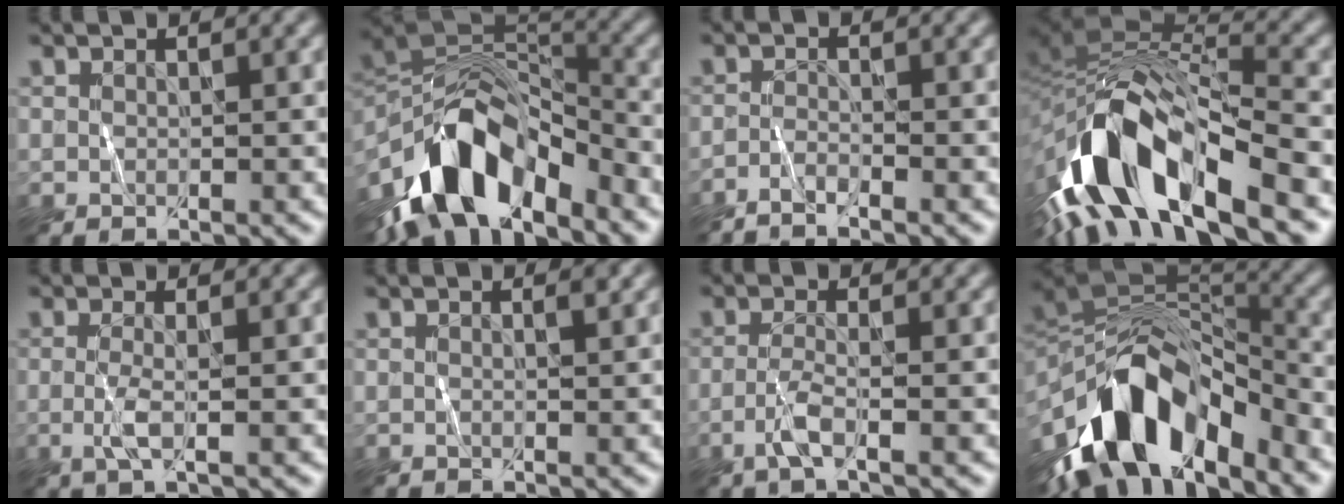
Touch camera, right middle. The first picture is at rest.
{"total": 11.1, "force": [-7.6, 4.8, 6.6], "torque": [-0.111, 0.010, -0.144]}
{"total": 2.2, "force": [-1.9, 0.1, 1.1], "torque": [-0.027, 0.002, -0.043]}
{"total": 14.2, "force": [-7.6, 6.4, 10.2], "torque": [-0.194, 0.013, -0.133]}
{"total": 1.7, "force": [-0.3, 0.3, 1.6], "torque": [-0.042, -0.004, -0.006]}
{"total": 0.6, "force": [0.2, 0.0, 0.6], "torque": [-0.004, 0.001, 0.001]}
{"total": 2.1, "force": [-1.1, 0.3, 1.8], "torque": [-0.046, 0.003, -0.028]}
{"total": 12.4, "force": [-8.1, 5.5, 7.6], "torque": [-0.125, 0.005, -0.143]}